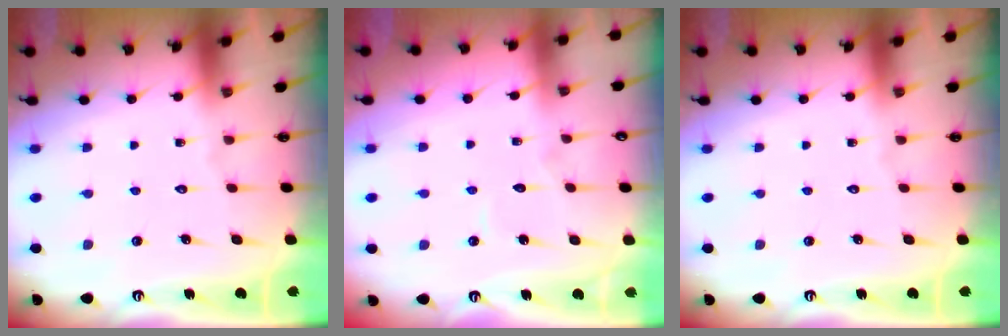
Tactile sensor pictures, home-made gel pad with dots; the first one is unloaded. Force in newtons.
{"total": 2.5, "press": 2.5, "slide": 0.2}
{"total": 0.0}